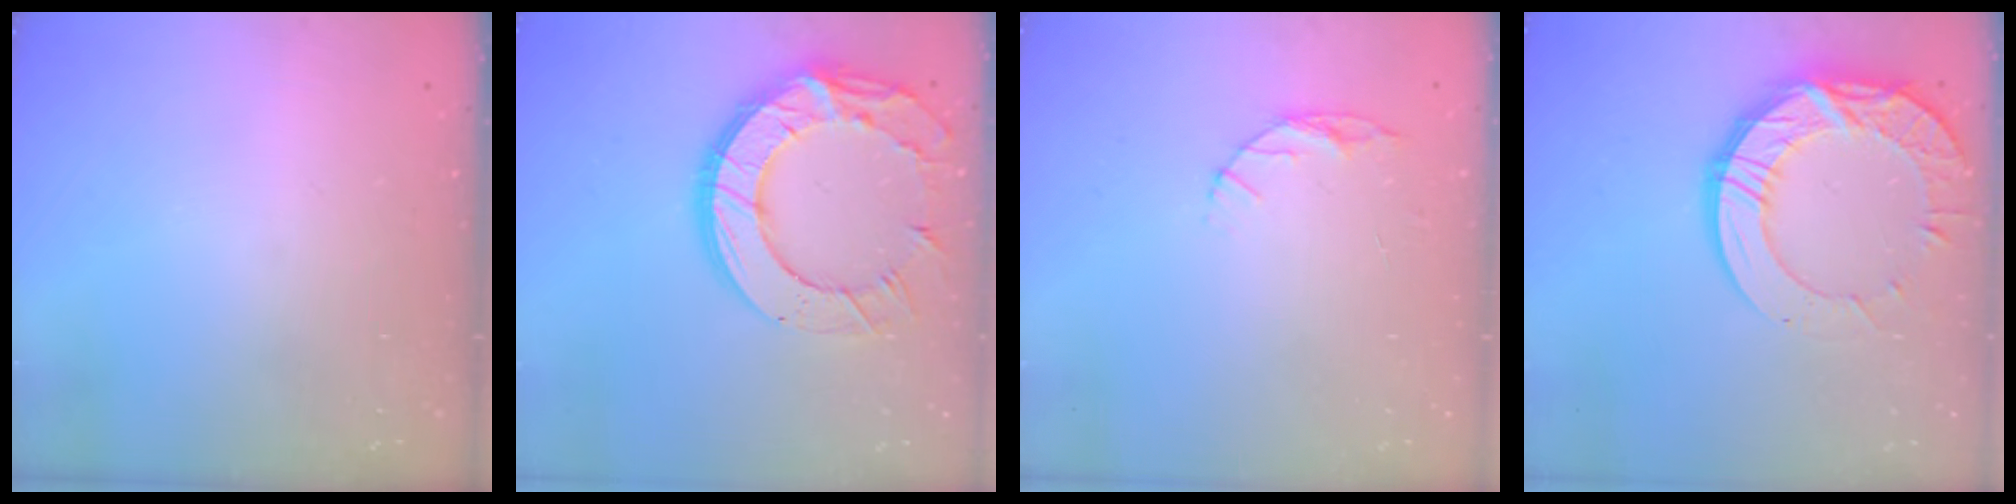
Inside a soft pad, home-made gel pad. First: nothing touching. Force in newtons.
{"total": 17.6, "press": 17.5, "slide": 1.2}
{"total": 5.1, "press": 5.1, "slide": 0.5}
{"total": 15.6, "press": 15.6, "slide": 1.1}